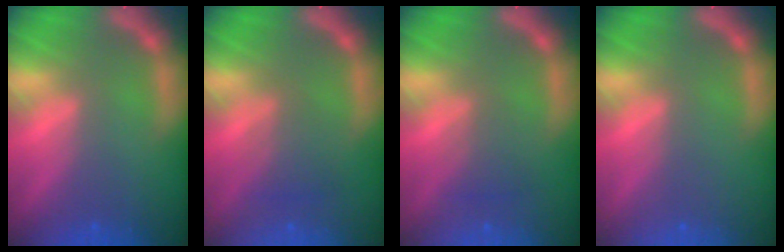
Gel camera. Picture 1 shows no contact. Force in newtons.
{"total": 2.5}
{"total": 2.0}
{"total": 0.0}